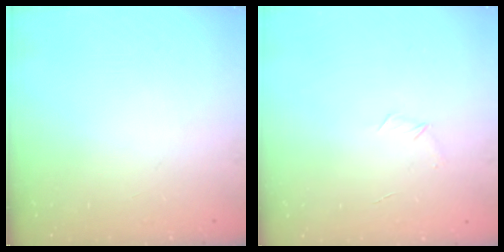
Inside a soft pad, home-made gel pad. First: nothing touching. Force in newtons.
{"total": 4.7, "press": 4.5, "slide": 1.3}